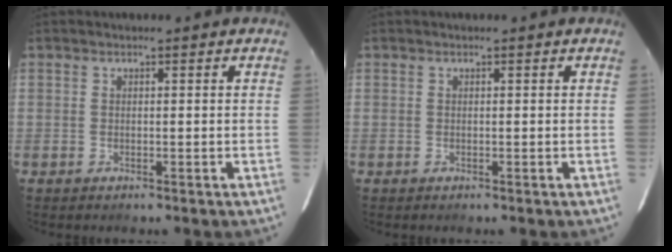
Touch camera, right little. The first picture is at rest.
{"total": 0.0}